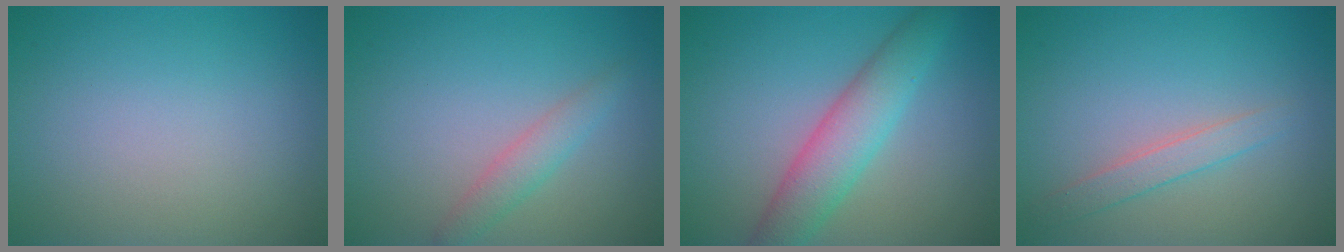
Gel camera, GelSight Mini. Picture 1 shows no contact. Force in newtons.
{"total": 2.0, "press": 2.0, "slide": 0.0}
{"total": 4.9, "press": 4.9, "slide": 0.1}
{"total": 1.8, "press": 1.8, "slide": 0.1}